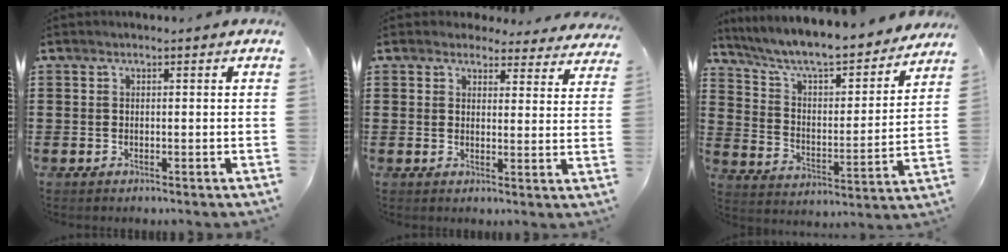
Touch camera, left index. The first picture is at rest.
{"total": 3.6, "force": [3.4, 1.1, 0.6], "torque": [-0.017, -0.012, 0.061]}
{"total": 7.2, "force": [6.6, 0.6, 2.9], "torque": [-0.087, -0.054, 0.107]}